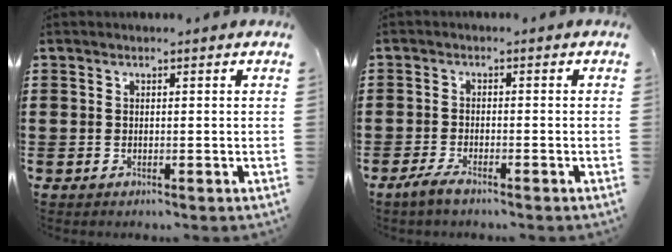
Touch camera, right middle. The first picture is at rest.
{"total": 2.4, "force": [-1.8, 0.6, 1.4], "torque": [-0.039, 0.001, -0.040]}